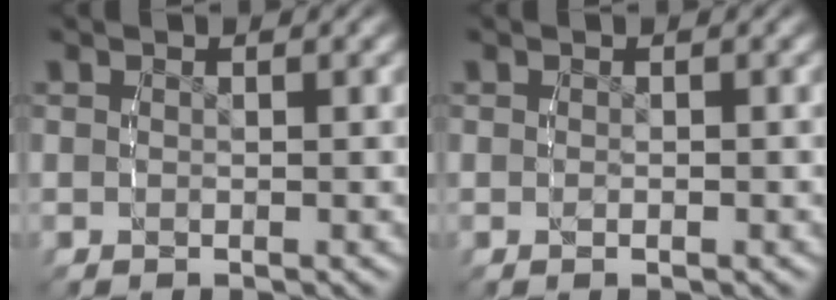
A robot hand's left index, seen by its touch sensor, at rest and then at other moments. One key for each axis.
{"total": 0.6, "fx": -0.1, "fy": -0.1, "fz": 0.6, "tx": -0.011, "ty": -0.003, "tz": 0.001}